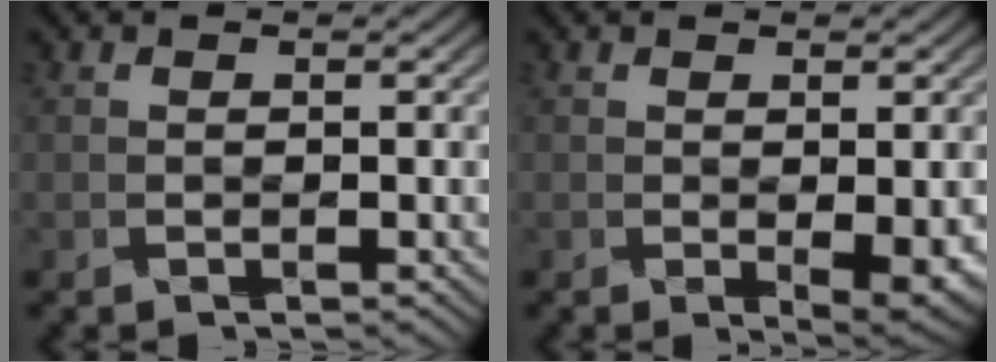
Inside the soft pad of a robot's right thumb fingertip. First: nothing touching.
{"total": 3.1, "force": [-0.3, 1.0, 3.0], "torque": [-0.048, -0.011, 0.002]}